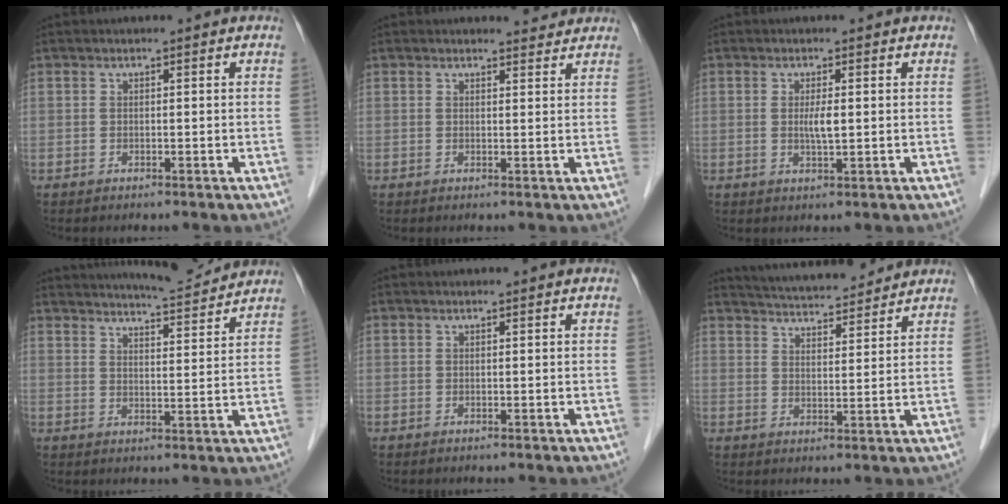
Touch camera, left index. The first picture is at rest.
{"total": 2.1, "force": [2.0, 0.5, -0.2], "torque": [-0.005, -0.006, 0.022]}
{"total": 2.2, "force": [0.2, 0.3, 2.2], "torque": [-0.044, -0.003, 0.004]}
{"total": 9.6, "force": [9.2, 0.2, 2.6], "torque": [-0.047, 0.001, 0.128]}
{"total": 0.0}
{"total": 11.8, "force": [11.1, 1.7, 3.8], "torque": [-0.063, 0.014, 0.164]}